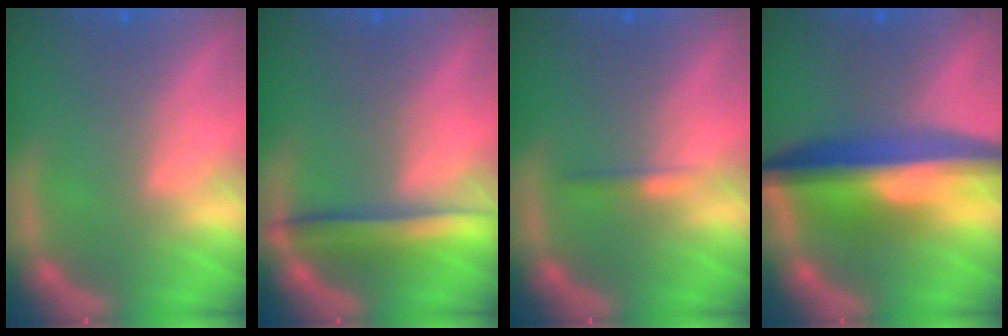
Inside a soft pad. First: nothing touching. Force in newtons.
{"total": 4.0}
{"total": 0.9}
{"total": 9.6}